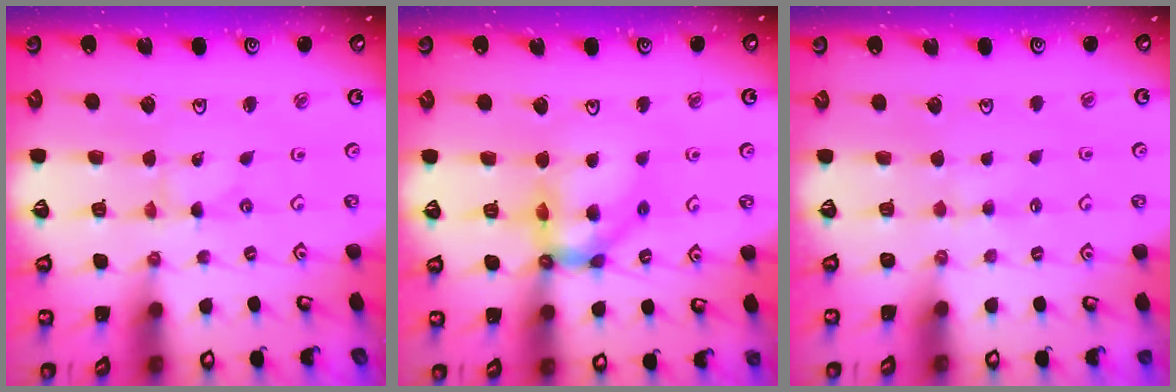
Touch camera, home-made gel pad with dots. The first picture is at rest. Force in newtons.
{"total": 13.2, "press": 13.1, "slide": 1.5}
{"total": 1.5, "press": 1.5, "slide": 0.4}